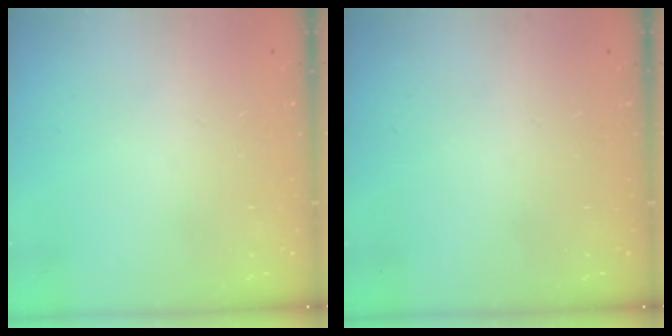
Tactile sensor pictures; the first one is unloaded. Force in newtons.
{"total": 0.0}